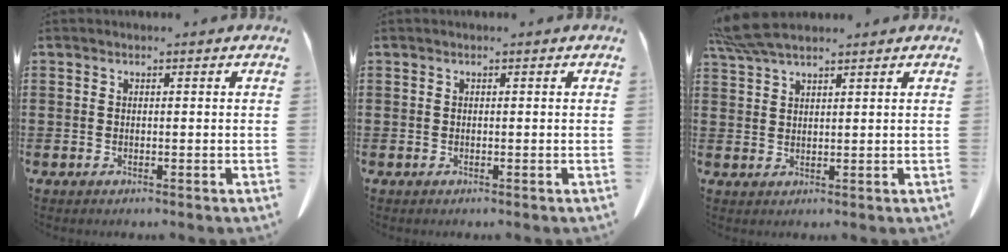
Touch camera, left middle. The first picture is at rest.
{"total": 0.0}
{"total": 5.4, "force": [4.3, 0.8, 3.1], "torque": [-0.070, -0.005, 0.083]}